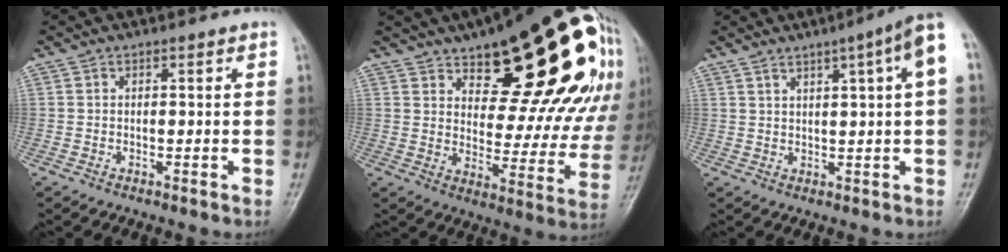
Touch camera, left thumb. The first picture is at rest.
{"total": 27.2, "force": [15.9, 10.1, 19.6], "torque": [-0.222, -0.065, 0.221]}
{"total": 8.8, "force": [3.4, 1.0, 8.1], "torque": [-0.113, 0.007, 0.045]}